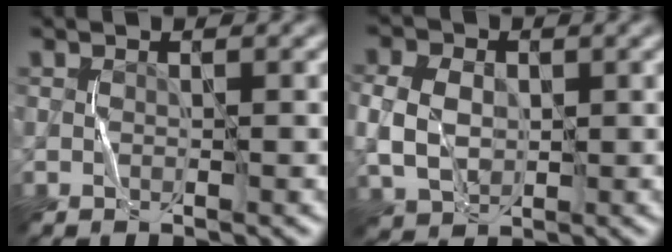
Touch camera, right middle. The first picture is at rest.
{"total": 4.8, "force": [0.1, 3.9, 2.9], "torque": [-0.062, 0.005, -0.004]}